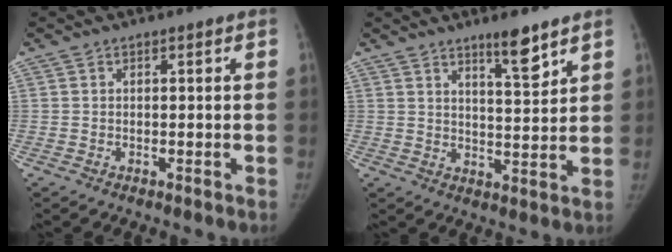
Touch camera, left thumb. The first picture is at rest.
{"total": 6.3, "force": [4.7, 0.9, 4.2], "torque": [-0.054, -0.039, 0.074]}